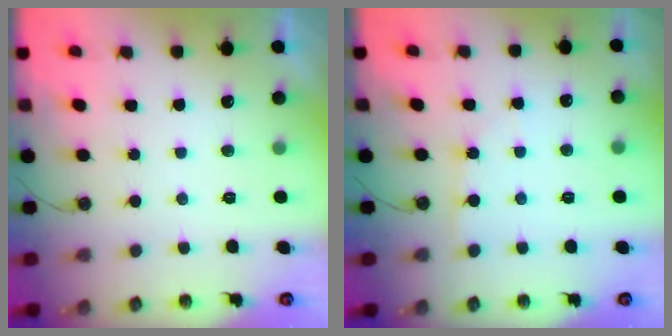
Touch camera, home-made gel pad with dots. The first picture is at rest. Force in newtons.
{"total": 2.4, "press": 2.4, "slide": 0.3}